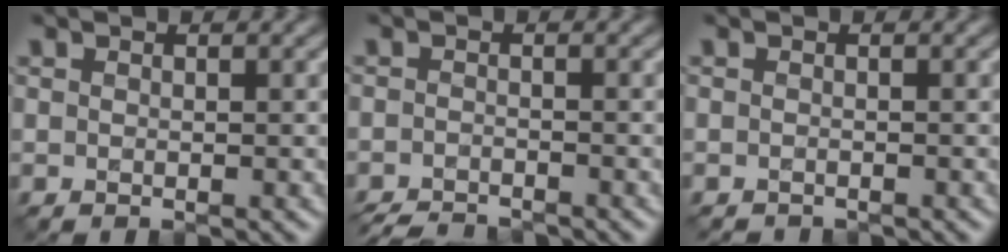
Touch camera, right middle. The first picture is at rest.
{"total": 3.0, "force": [-2.9, 0.5, 0.8], "torque": [-0.011, -0.007, -0.056]}
{"total": 1.0, "force": [-1.0, 0.1, 0.0], "torque": [0.003, -0.008, -0.017]}